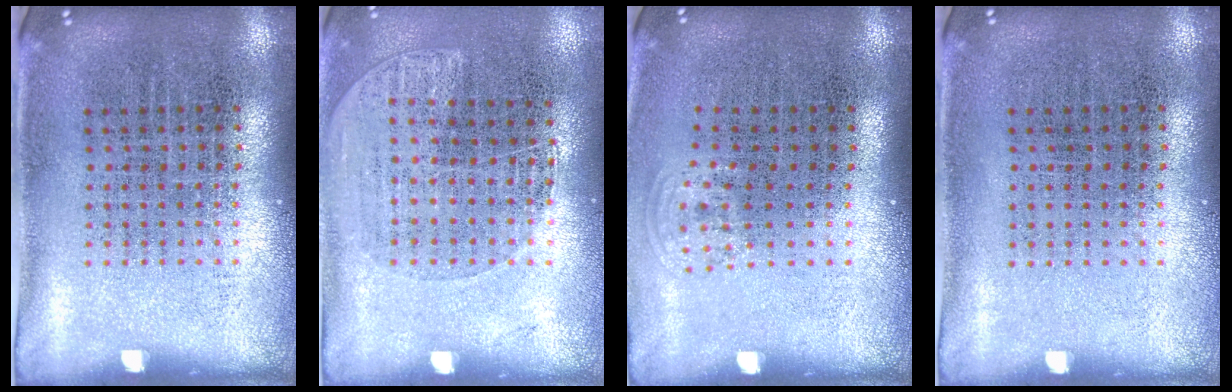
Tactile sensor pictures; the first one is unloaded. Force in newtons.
{"total": 1.1, "press": 1.0, "slide": 0.5}
{"total": 0.8, "press": 0.6, "slide": 0.5}
{"total": 0.0}